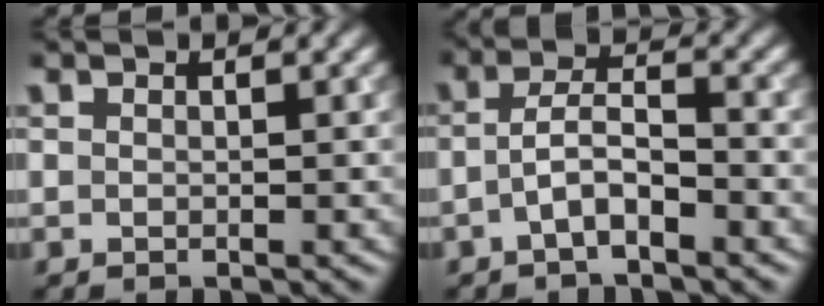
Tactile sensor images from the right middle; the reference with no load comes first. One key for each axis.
{"total": 3.0, "fx": -1.5, "fy": 0.9, "fz": 2.5, "tx": -0.052, "ty": 0.009, "tz": -0.035}